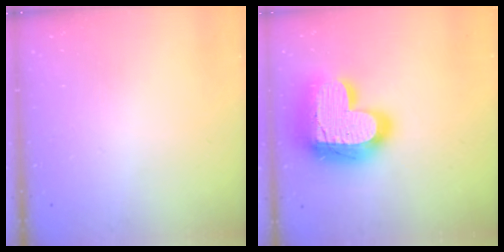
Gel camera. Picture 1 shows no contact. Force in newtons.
{"total": 27.3, "press": 27.2, "slide": 2.0}